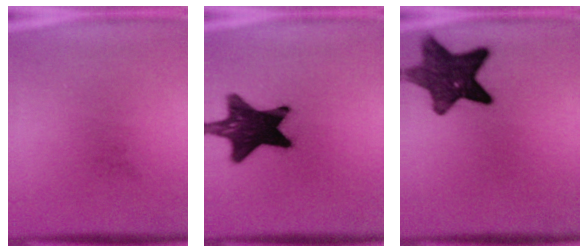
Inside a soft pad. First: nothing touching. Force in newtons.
{"total": 15.3}
{"total": 11.3}